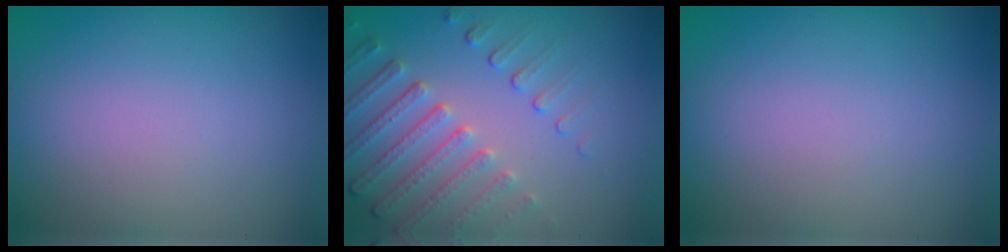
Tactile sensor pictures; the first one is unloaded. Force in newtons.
{"total": 5.0, "press": 3.8, "slide": 3.3}
{"total": 0.0}